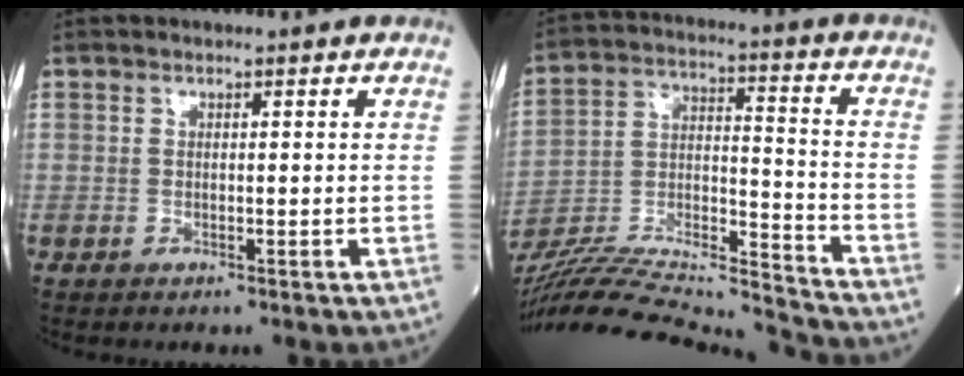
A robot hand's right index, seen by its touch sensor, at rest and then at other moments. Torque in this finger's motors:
{"motor_torque": [-1.06, -0.90, -0.72, -0.21]}